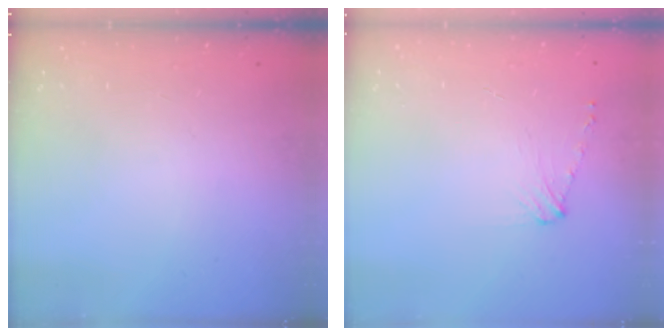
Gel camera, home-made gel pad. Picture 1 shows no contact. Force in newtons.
{"total": 4.3, "press": 4.2, "slide": 0.6}